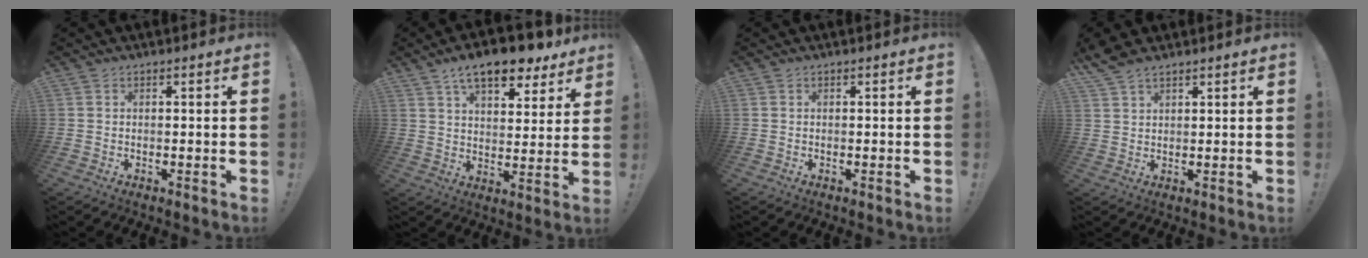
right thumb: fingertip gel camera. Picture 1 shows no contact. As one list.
[{"total": 13.7, "force": [9.6, 5.3, 8.3], "torque": [-0.124, -0.057, 0.165]}, {"total": 0.0}, {"total": 4.9, "force": [4.1, 1.6, 2.2], "torque": [-0.044, -0.019, 0.080]}]